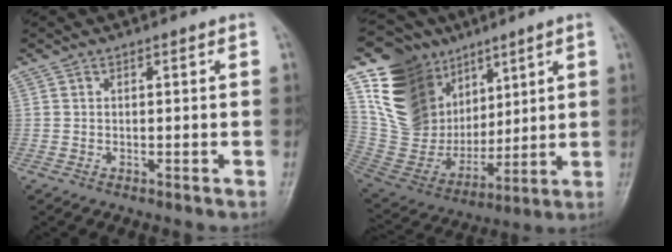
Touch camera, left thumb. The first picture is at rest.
{"total": 21.7, "force": [9.6, 16.8, 9.8], "torque": [-0.144, -0.017, 0.203]}